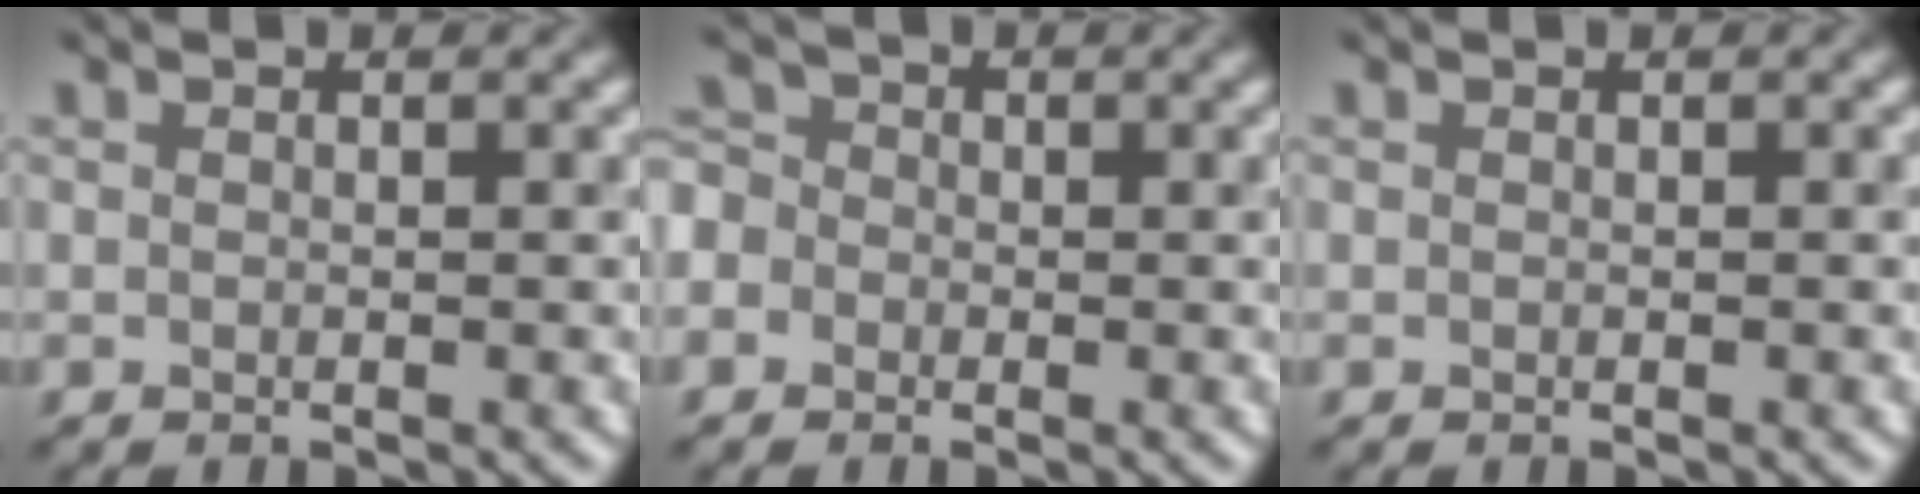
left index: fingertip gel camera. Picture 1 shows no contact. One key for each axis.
{"total": 3.1, "fx": -1.3, "fy": 2.7, "fz": 0.6, "tx": 0.003, "ty": 0.019, "tz": -0.047}
{"total": 0.0}